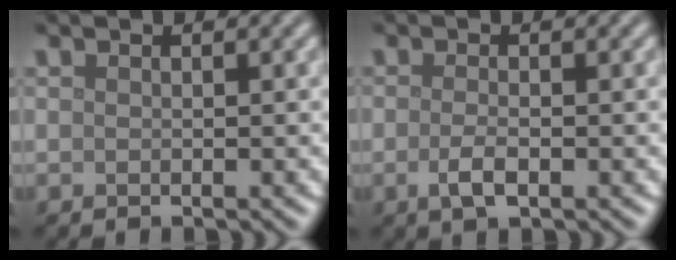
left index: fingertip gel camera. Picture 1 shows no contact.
{"total": 1.9, "force": [-0.6, 0.7, 1.7], "torque": [-0.037, -0.003, -0.015]}